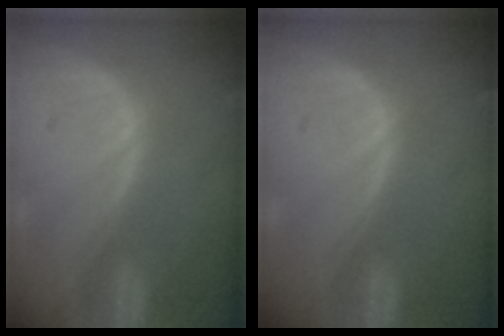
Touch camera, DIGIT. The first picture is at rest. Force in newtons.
{"total": 0.0}